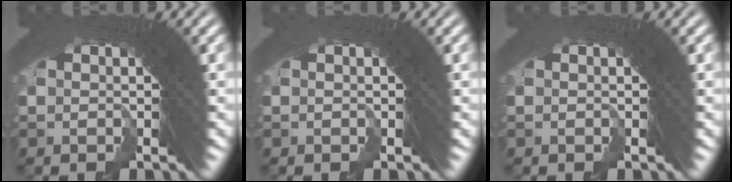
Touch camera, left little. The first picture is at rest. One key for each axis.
{"total": 0.0}
{"total": 0.0}